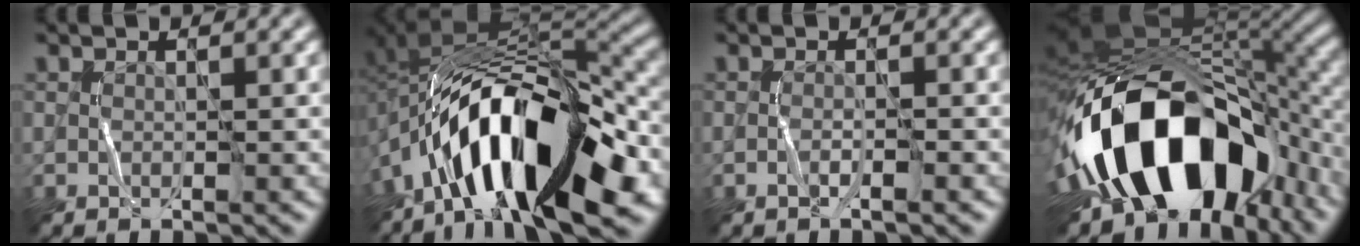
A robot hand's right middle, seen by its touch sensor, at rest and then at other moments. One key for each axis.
{"total": 14.5, "fx": -6.3, "fy": 5.6, "fz": 11.9, "tx": -0.191, "ty": 0.004, "tz": -0.104}
{"total": 1.1, "fx": -0.7, "fy": 0.1, "fz": 0.8, "tx": -0.015, "ty": 0.003, "tz": -0.014}
{"total": 17.2, "fx": -5.8, "fy": 10.4, "fz": 12.4, "tx": -0.222, "ty": -0.005, "tz": -0.089}